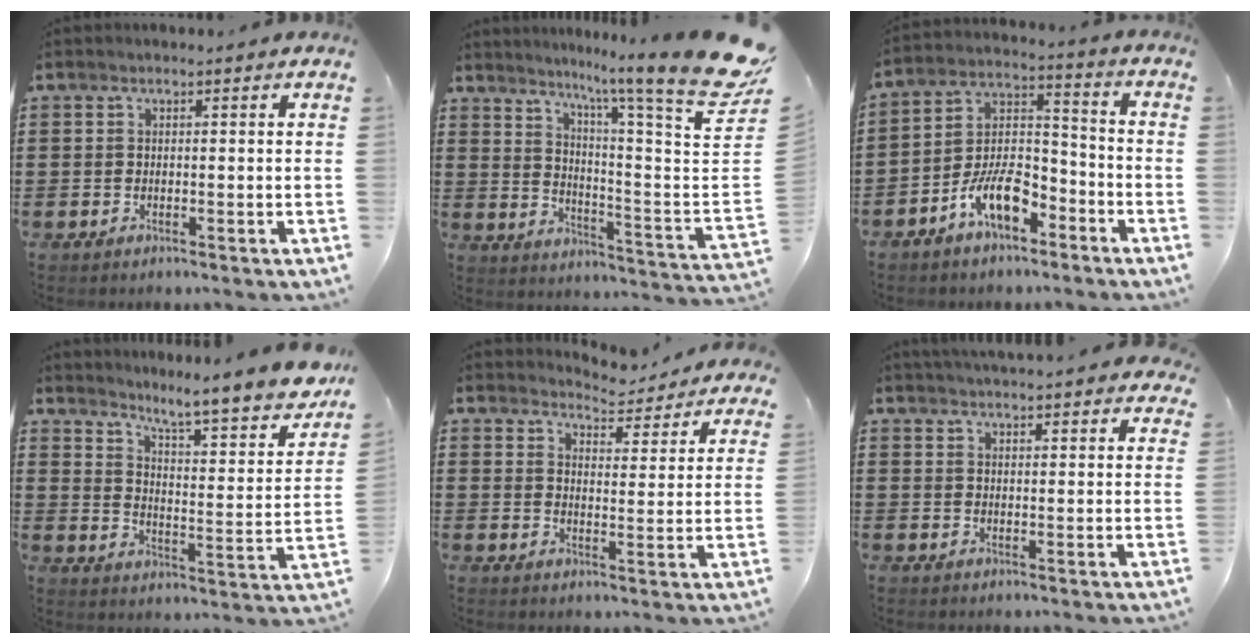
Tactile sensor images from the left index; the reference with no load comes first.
{"total": 12.2, "force": [9.6, -1.4, 7.5], "torque": [-0.142, -0.092, 0.144]}
{"total": 9.2, "force": [-6.0, 4.0, 5.7], "torque": [-0.125, 0.012, -0.117]}
{"total": 7.1, "force": [6.0, 0.0, 3.9], "torque": [-0.078, -0.056, 0.087]}
{"total": 4.6, "force": [4.6, 0.1, 0.3], "torque": [-0.016, -0.041, 0.074]}
{"total": 3.5, "force": [3.5, -0.1, 0.2], "torque": [-0.014, -0.016, 0.063]}